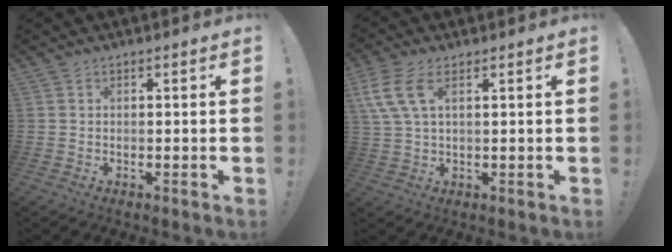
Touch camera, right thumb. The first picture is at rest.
{"total": 8.7, "force": [3.6, 4.1, 6.8], "torque": [-0.153, 0.006, 0.073]}